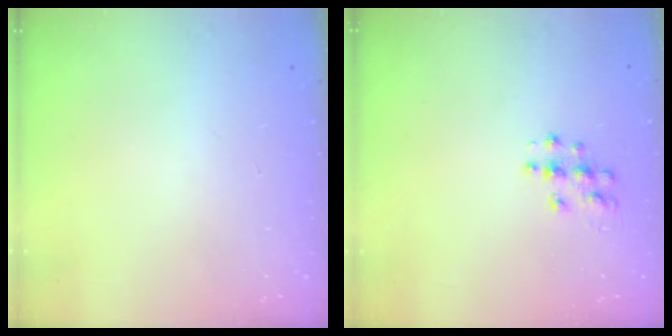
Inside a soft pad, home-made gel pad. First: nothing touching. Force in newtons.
{"total": 5.2, "press": 5.1, "slide": 0.5}